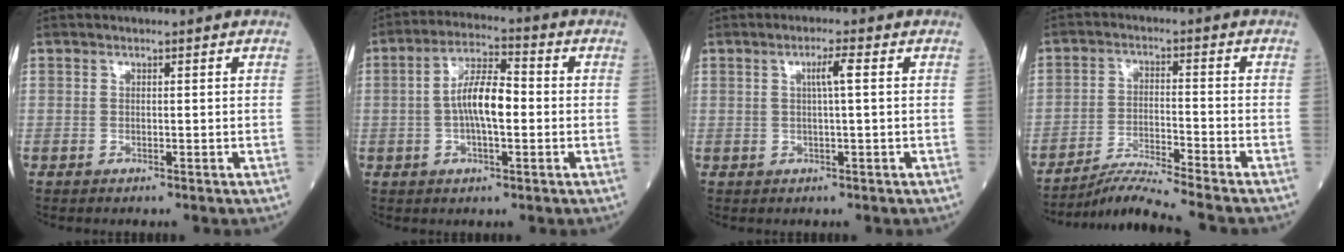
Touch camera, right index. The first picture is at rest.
{"total": 8.0, "force": [-0.4, 2.2, 7.6], "torque": [-0.152, 0.014, -0.013]}
{"total": 2.8, "force": [0.5, -0.2, 2.7], "torque": [-0.050, 0.002, 0.008]}
{"total": 8.2, "force": [-7.5, -2.0, 2.7], "torque": [-0.047, -0.020, -0.130]}